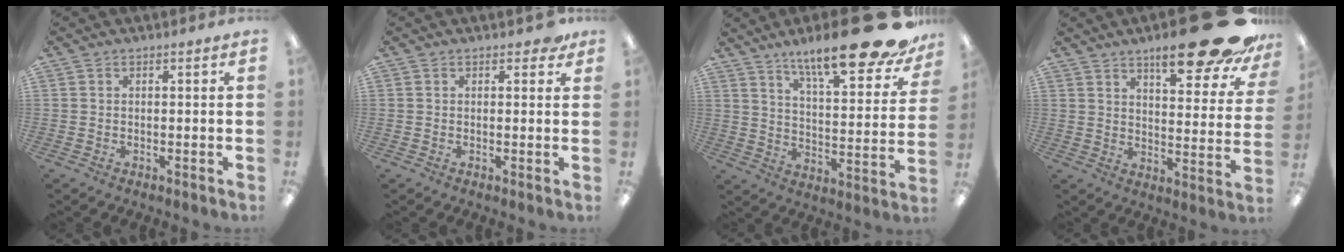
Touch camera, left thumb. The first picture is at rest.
{"total": 1.6, "force": [0.9, 1.0, 1.0], "torque": [-0.004, -0.003, 0.012]}
{"total": 20.1, "force": [15.6, 4.4, 11.9], "torque": [-0.179, -0.107, 0.255]}
{"total": 19.9, "force": [14.1, 5.3, 12.9], "torque": [-0.176, -0.095, 0.226]}